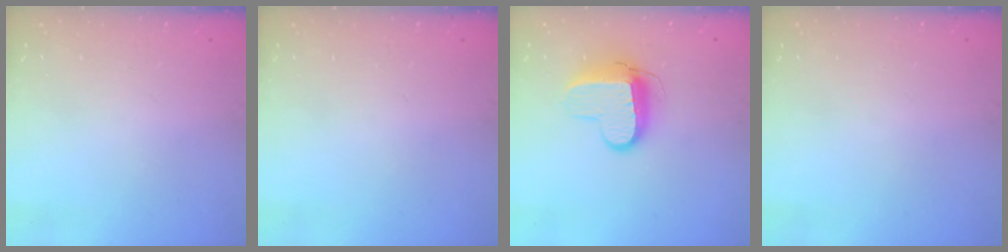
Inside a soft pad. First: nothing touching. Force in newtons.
{"total": 0.0}
{"total": 10.3, "press": 10.2, "slide": 1.0}
{"total": 0.0}